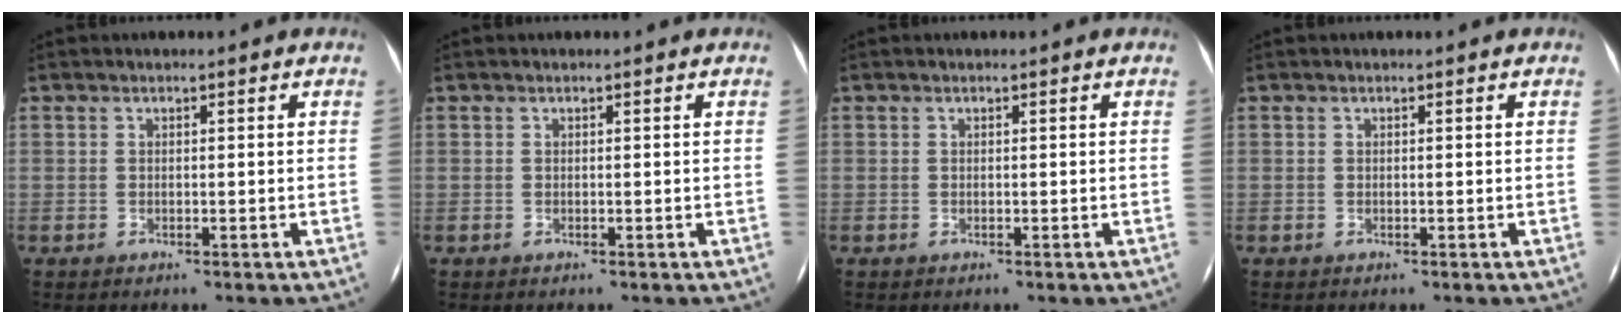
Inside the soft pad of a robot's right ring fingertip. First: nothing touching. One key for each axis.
{"total": 0.0}
{"total": 0.0}
{"total": 0.0}